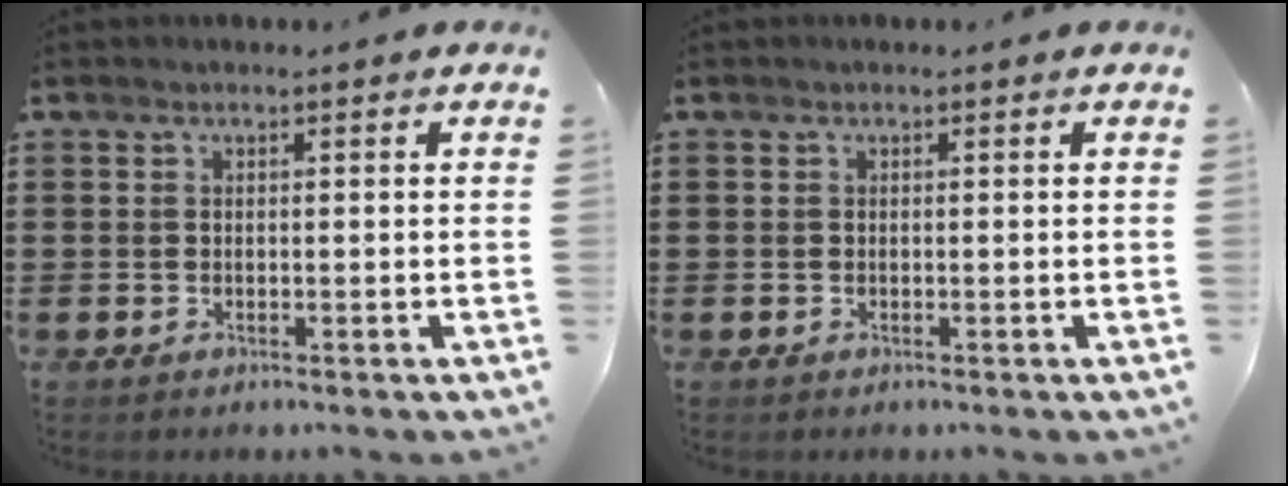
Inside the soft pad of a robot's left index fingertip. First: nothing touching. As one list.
[{"total": 0.0}]